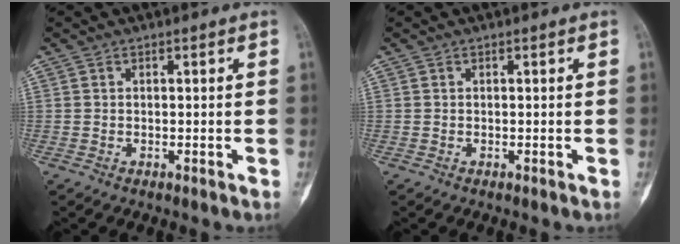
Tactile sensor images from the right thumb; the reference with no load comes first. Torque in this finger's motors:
{"motor_torque": [0.00, 0.00, 0.03, -0.02, 0.00]}